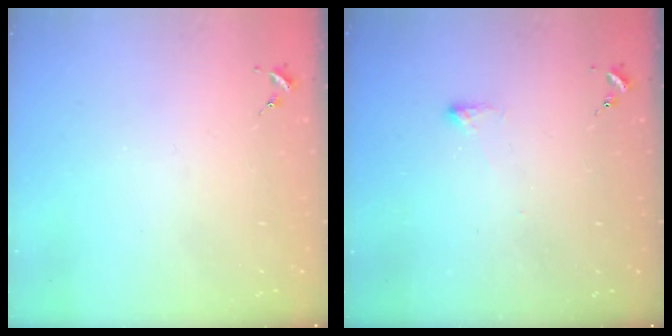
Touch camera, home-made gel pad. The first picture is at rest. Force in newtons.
{"total": 2.7, "press": 2.6, "slide": 0.5}